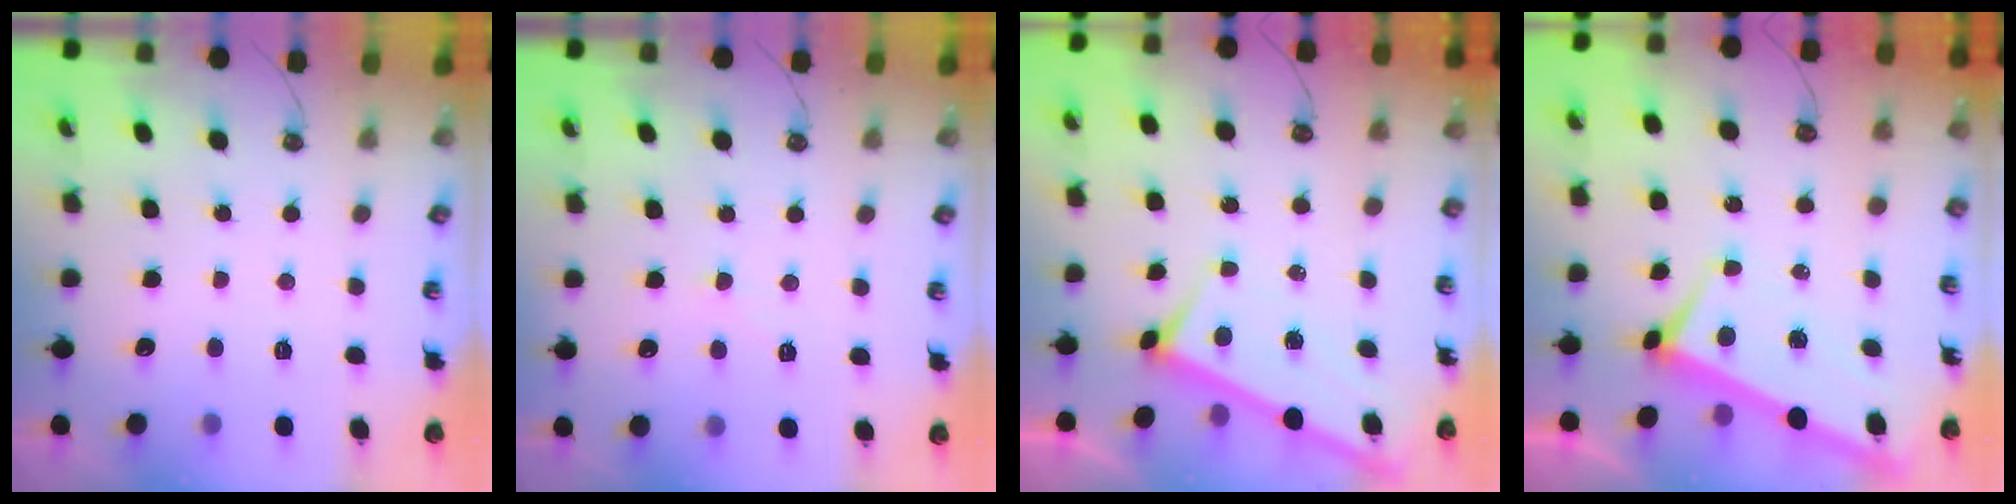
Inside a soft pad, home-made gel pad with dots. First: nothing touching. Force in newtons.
{"total": 1.0, "press": 0.9, "slide": 0.4}
{"total": 2.6, "press": 2.6, "slide": 0.4}
{"total": 3.0, "press": 2.9, "slide": 0.9}